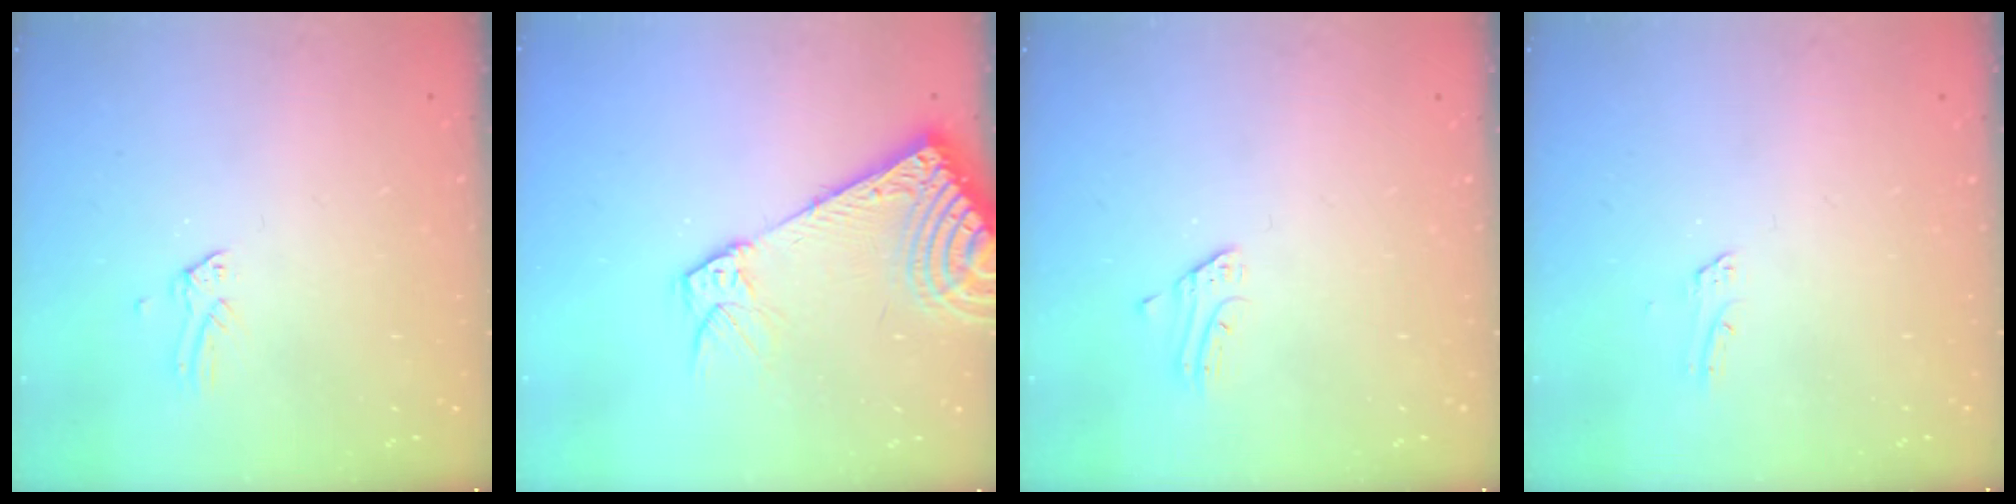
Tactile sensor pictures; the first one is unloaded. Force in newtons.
{"total": 12.2, "press": 11.9, "slide": 2.5}
{"total": 2.2, "press": 2.2, "slide": 0.2}
{"total": 1.4, "press": 1.4, "slide": 0.1}